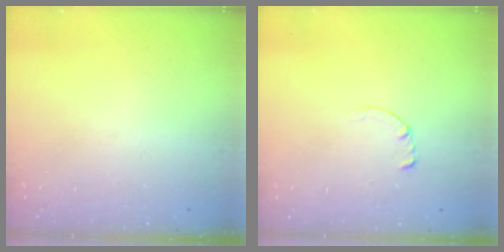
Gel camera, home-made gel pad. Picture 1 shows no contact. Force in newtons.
{"total": 0.7, "press": 0.6, "slide": 0.2}